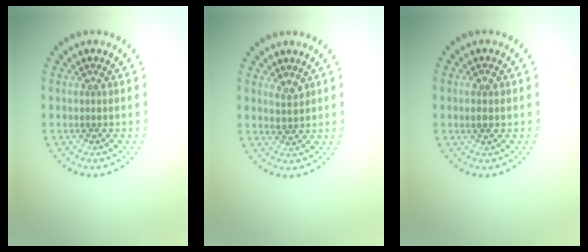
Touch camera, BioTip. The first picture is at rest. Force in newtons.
{"total": 1.5, "press": 1.4, "slide": 0.7}
{"total": 1.4, "press": 1.3, "slide": 0.4}